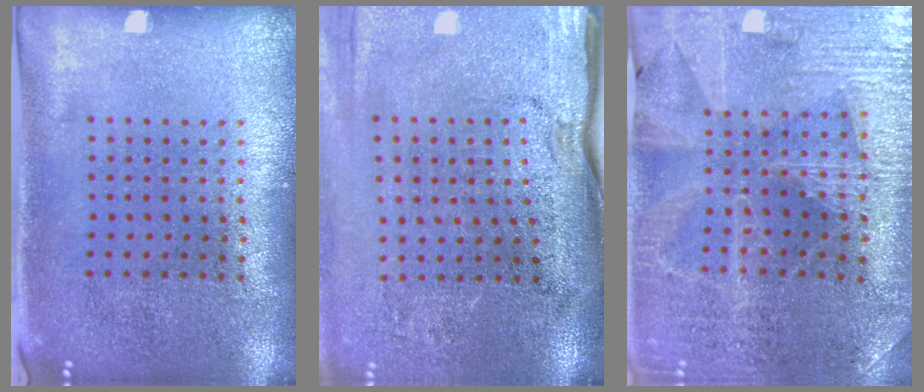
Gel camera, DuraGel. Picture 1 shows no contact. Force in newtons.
{"total": 4.4, "press": 3.7, "slide": 2.3}
{"total": 2.9, "press": 2.9, "slide": 0.6}